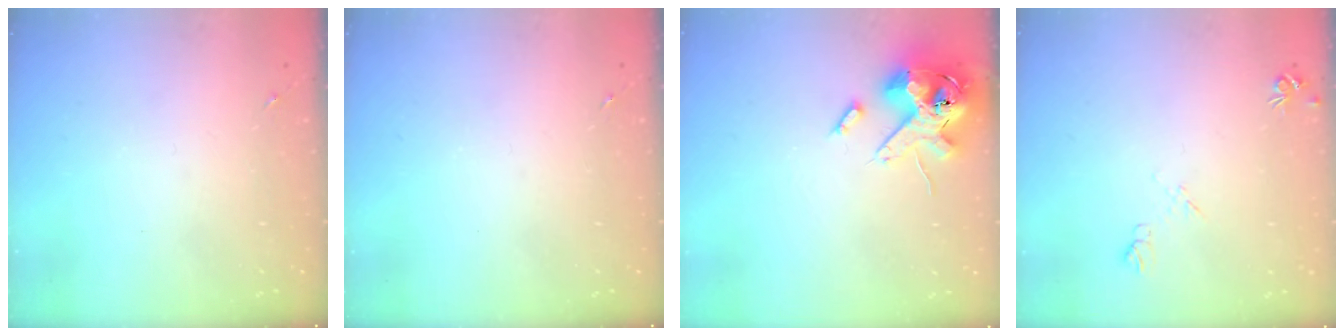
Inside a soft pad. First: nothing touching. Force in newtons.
{"total": 0.0}
{"total": 15.4, "press": 15.1, "slide": 2.9}
{"total": 5.3, "press": 5.2, "slide": 0.9}